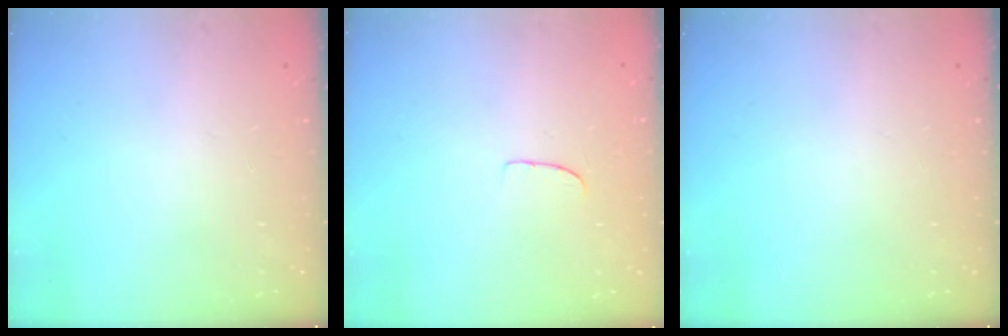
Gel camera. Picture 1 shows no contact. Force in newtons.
{"total": 5.4, "press": 5.4, "slide": 0.4}
{"total": 0.0}